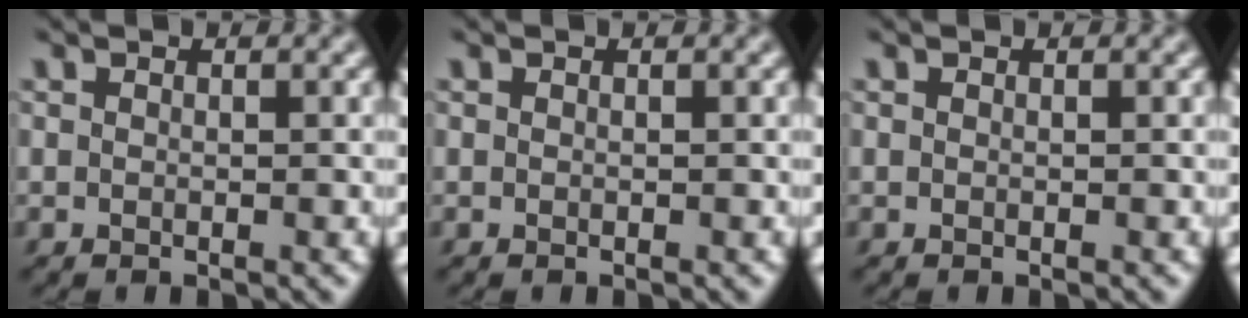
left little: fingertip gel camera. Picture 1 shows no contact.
{"total": 0.0}
{"total": 0.0}